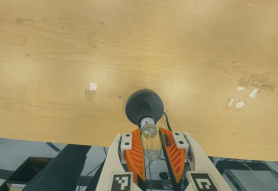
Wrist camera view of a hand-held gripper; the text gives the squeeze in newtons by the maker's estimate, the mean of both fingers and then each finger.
{"total": 13.3, "left": 12.7, "right": 14.0}